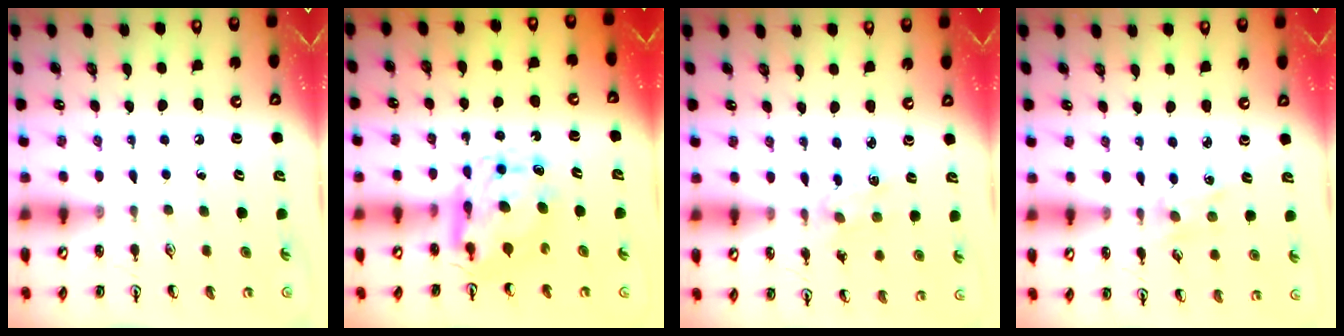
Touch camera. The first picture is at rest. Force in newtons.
{"total": 9.6, "press": 9.6, "slide": 1.0}
{"total": 2.0, "press": 2.0, "slide": 0.4}
{"total": 1.2, "press": 1.2, "slide": 0.2}